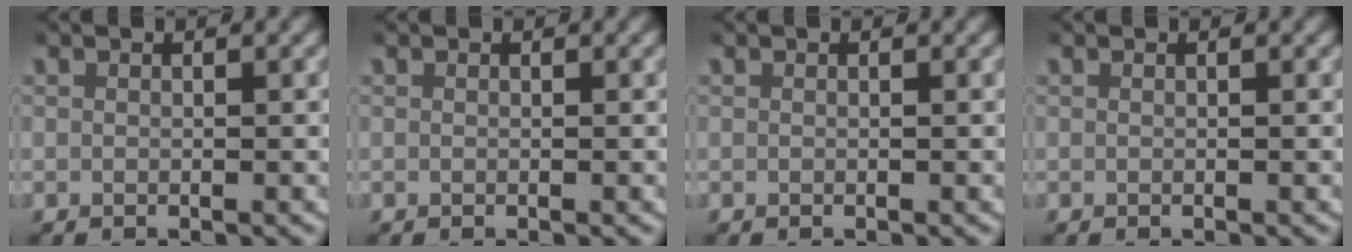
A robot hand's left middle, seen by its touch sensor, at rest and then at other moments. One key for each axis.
{"total": 0.0}
{"total": 0.0}
{"total": 0.0}